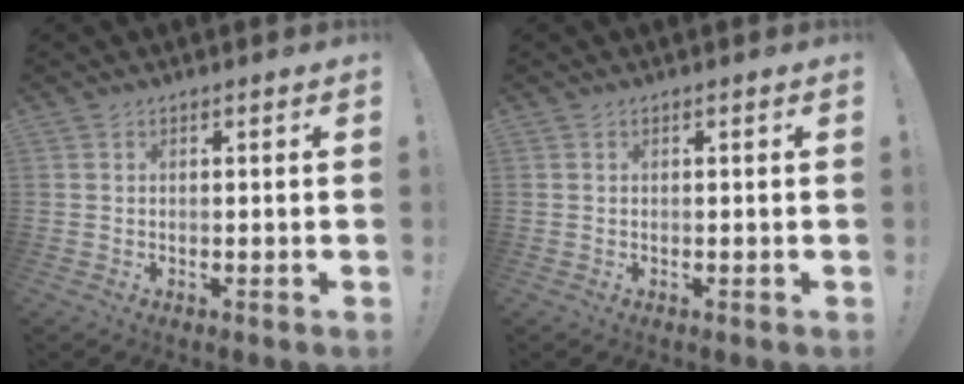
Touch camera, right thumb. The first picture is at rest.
{"total": 0.0}